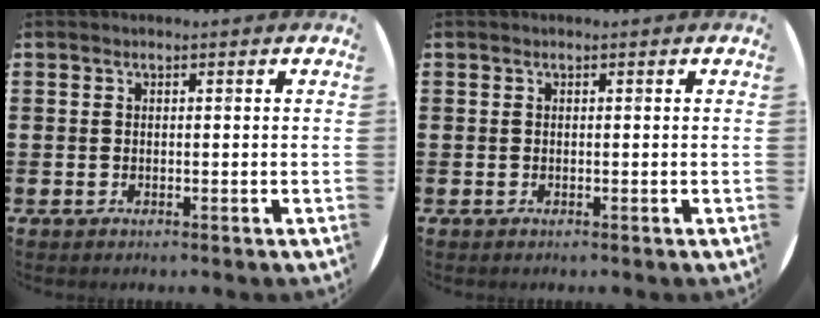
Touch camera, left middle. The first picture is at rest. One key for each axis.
{"total": 0.0}